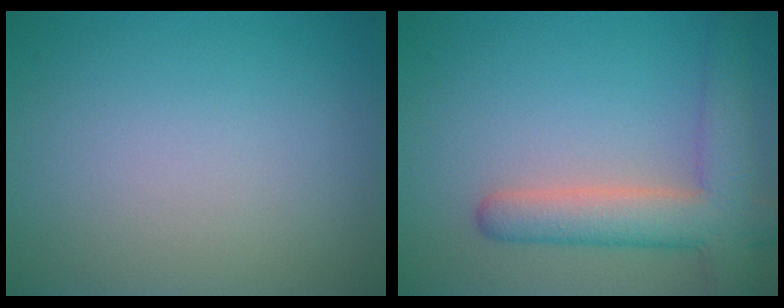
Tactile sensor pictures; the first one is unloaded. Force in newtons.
{"total": 6.2, "press": 6.1, "slide": 0.4}